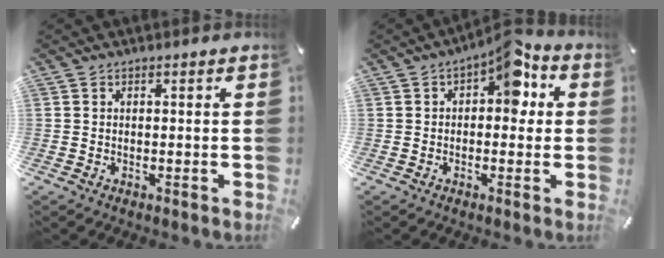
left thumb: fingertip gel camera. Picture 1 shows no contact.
{"total": 9.4, "force": [3.1, 5.2, 7.2], "torque": [-0.086, -0.011, 0.046]}